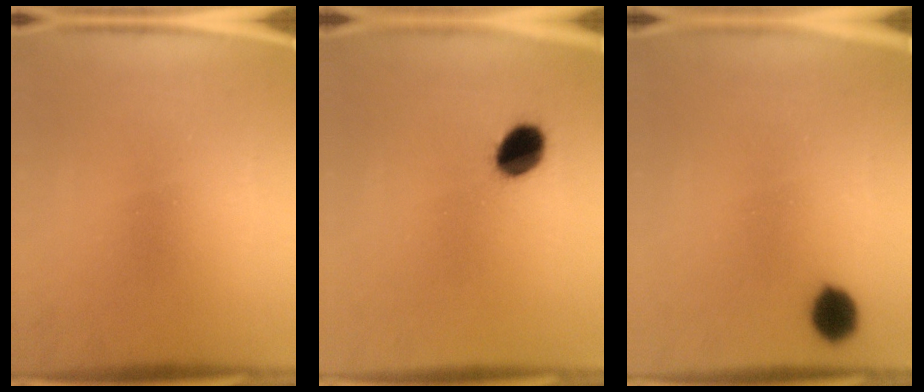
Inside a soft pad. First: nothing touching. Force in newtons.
{"total": 6.9}
{"total": 6.2}